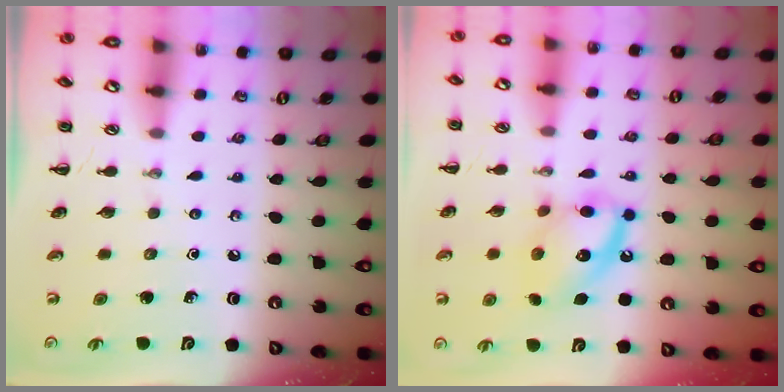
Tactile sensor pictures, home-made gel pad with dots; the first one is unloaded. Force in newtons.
{"total": 13.2, "press": 13.1, "slide": 1.3}